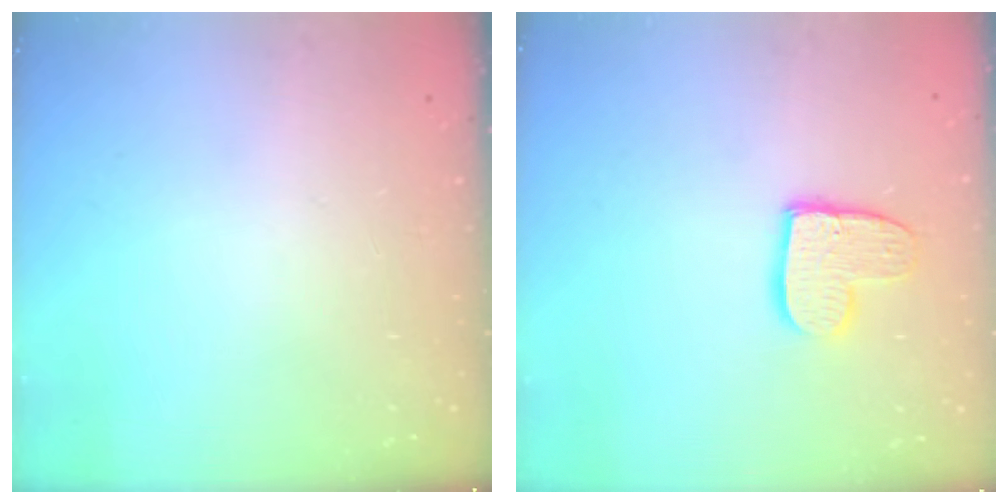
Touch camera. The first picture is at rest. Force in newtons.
{"total": 10.1, "press": 10.0, "slide": 0.5}